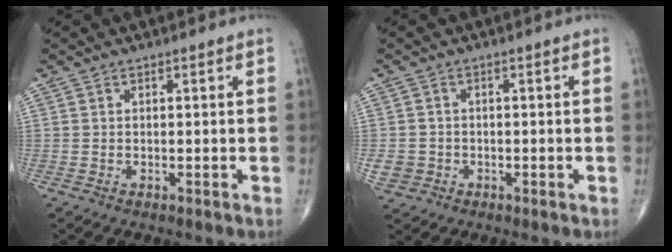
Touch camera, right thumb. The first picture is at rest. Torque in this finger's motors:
{"motor_torque": [1.38, 1.25, -0.06, -0.13, 0.00]}